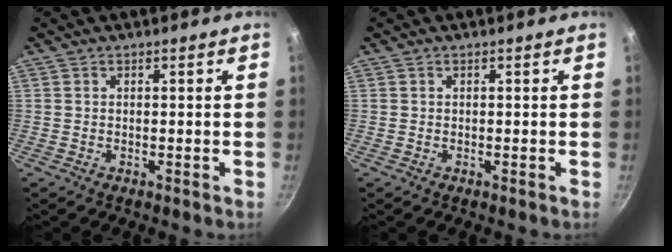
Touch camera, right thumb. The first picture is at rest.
{"total": 0.0}